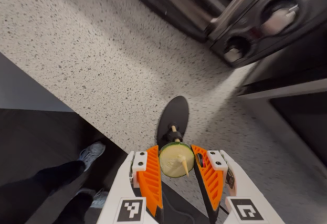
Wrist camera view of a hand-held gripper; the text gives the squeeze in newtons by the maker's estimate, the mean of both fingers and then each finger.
{"total": 10.0, "left": 10.3, "right": 9.8}